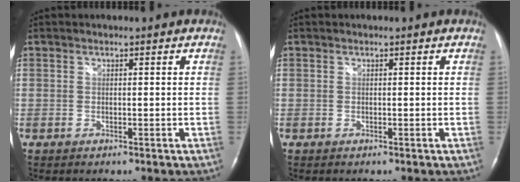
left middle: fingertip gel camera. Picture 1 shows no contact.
{"total": 0.0}